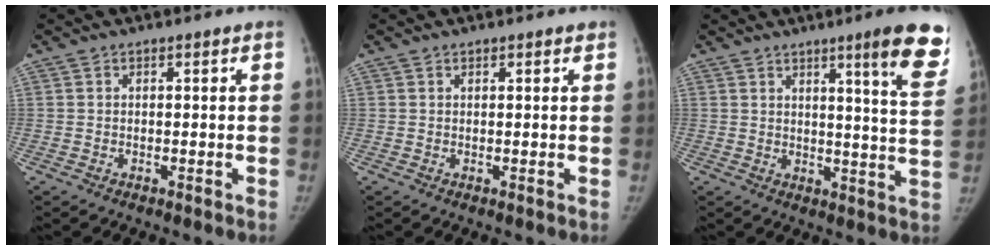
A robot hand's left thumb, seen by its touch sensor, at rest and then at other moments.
{"total": 1.0, "force": [0.8, 0.3, 0.4], "torque": [-0.003, -0.001, 0.011]}
{"total": 12.8, "force": [7.6, 0.7, 10.3], "torque": [-0.117, -0.046, 0.092]}